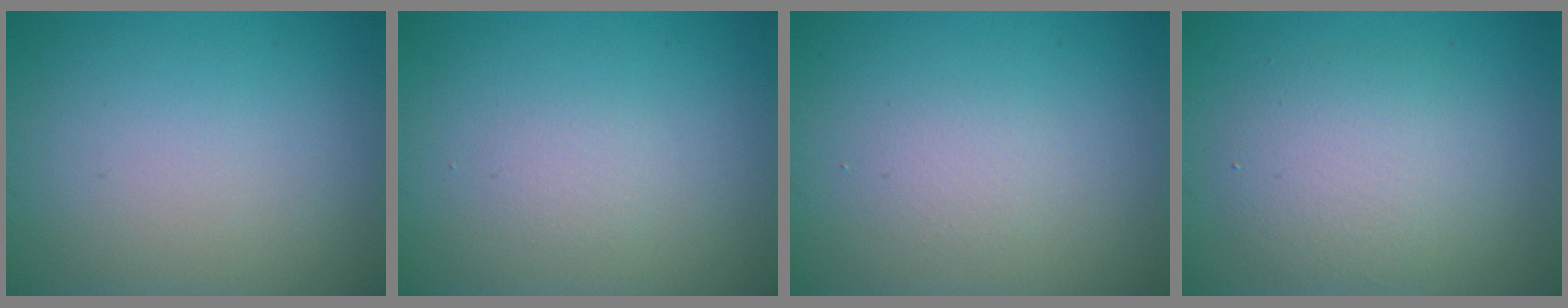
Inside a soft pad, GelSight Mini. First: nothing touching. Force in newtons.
{"total": 0.9, "press": 0.9, "slide": 0.1}
{"total": 1.2, "press": 1.2, "slide": 0.0}
{"total": 4.0, "press": 4.0, "slide": 0.1}